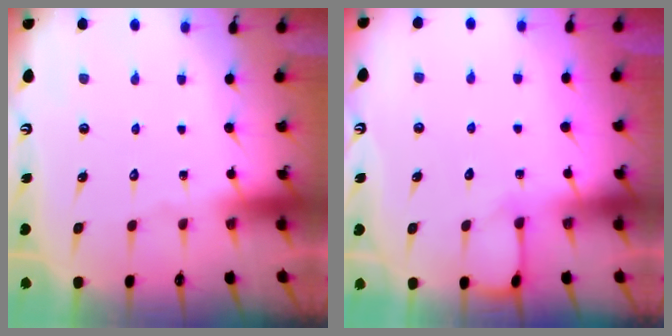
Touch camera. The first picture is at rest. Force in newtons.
{"total": 5.7, "press": 5.6, "slide": 0.5}